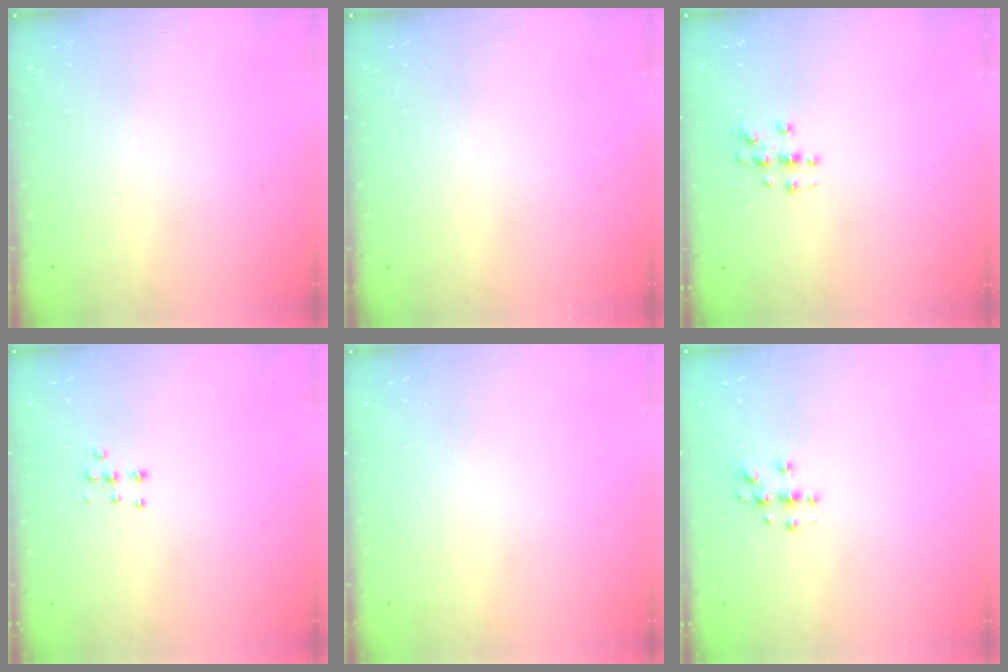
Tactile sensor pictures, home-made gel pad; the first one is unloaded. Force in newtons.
{"total": 0.0}
{"total": 3.2, "press": 3.2, "slide": 0.2}
{"total": 5.2, "press": 5.2, "slide": 0.2}
{"total": 0.0}
{"total": 3.9, "press": 3.9, "slide": 0.4}